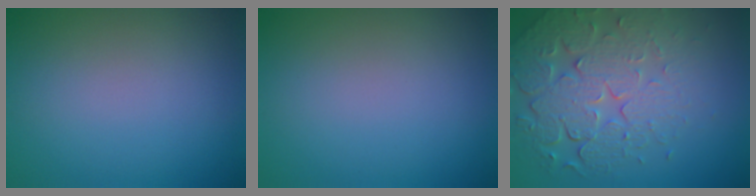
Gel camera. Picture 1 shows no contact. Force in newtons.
{"total": 0.0}
{"total": 7.7, "press": 5.5, "slide": 5.4}